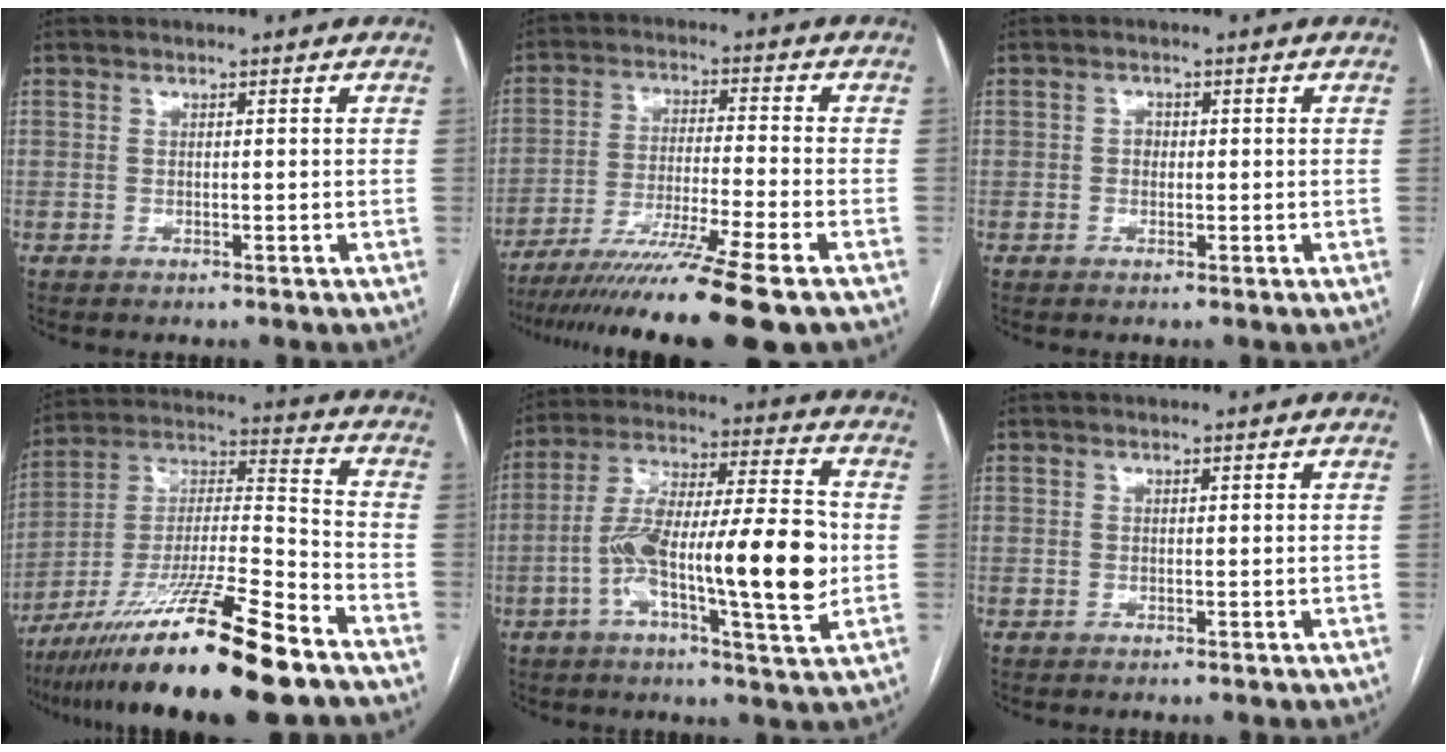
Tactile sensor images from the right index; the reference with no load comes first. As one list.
[{"total": 16.6, "force": [-13.0, -2.1, 10.1], "torque": [-0.165, -0.049, -0.211]}, {"total": 1.2, "force": [0.0, 1.0, 0.7], "torque": [-0.009, 0.004, 0.000]}, {"total": 21.6, "force": [-15.3, 0.5, 15.2], "torque": [-0.279, -0.030, -0.271]}, {"total": 19.1, "force": [-3.4, 2.7, 18.6], "torque": [-0.317, 0.013, -0.056]}, {"total": 0.0}]